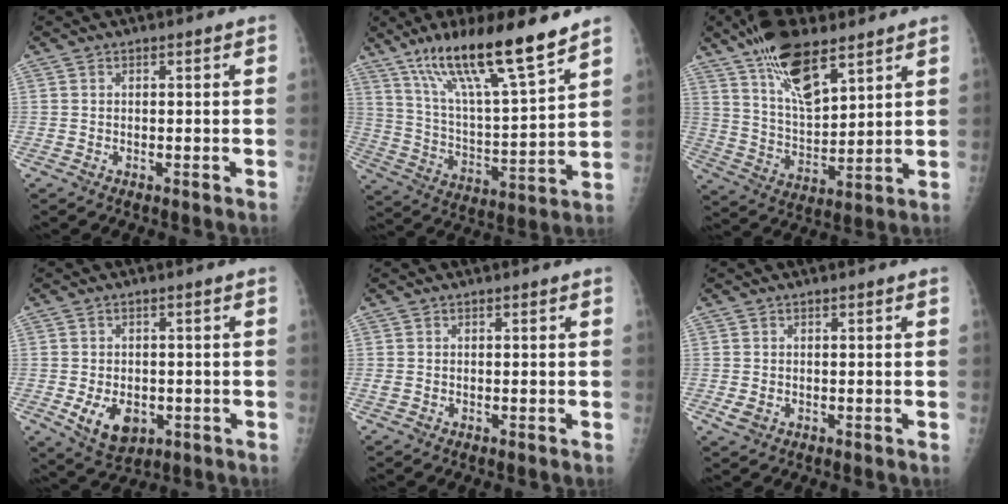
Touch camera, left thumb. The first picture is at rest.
{"total": 19.2, "force": [13.4, 2.7, 13.4], "torque": [-0.213, -0.065, 0.240]}
{"total": 14.8, "force": [9.6, 5.8, 9.7], "torque": [-0.151, -0.044, 0.182]}
{"total": 7.3, "force": [-2.0, 5.1, 4.9], "torque": [-0.064, 0.000, -0.020]}
{"total": 0.9, "force": [0.0, 0.7, 0.5], "torque": [-0.010, 0.000, 0.001]}
{"total": 1.9, "force": [-0.3, 1.6, 1.1], "torque": [-0.019, -0.003, -0.001]}